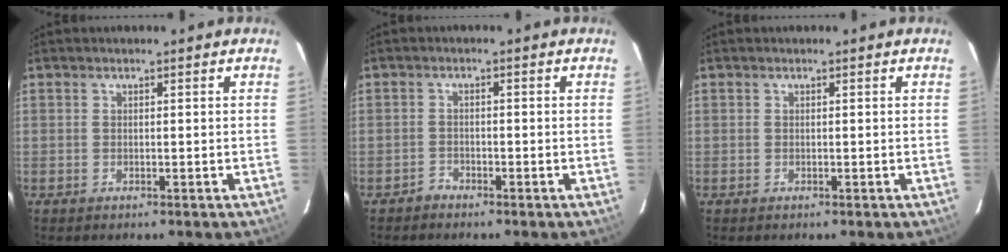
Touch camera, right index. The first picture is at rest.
{"total": 1.4, "force": [-1.3, 0.4, -0.5], "torque": [0.009, 0.005, -0.025]}
{"total": 0.0}